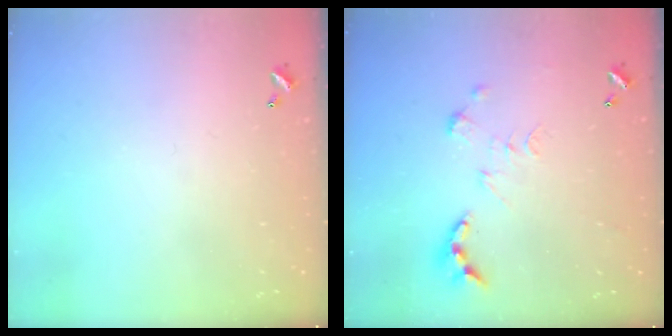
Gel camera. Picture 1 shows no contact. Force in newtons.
{"total": 0.0}